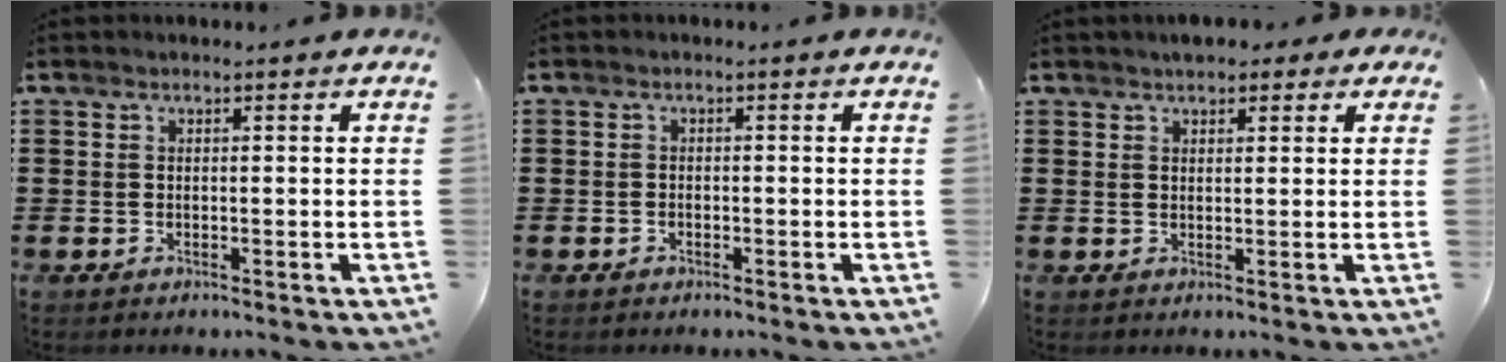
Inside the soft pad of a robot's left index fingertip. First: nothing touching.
{"total": 0.9, "force": [-0.8, 0.3, 0.0], "torque": [-0.004, 0.001, -0.017]}
{"total": 2.1, "force": [1.6, 1.1, 0.8], "torque": [-0.013, 0.005, 0.027]}